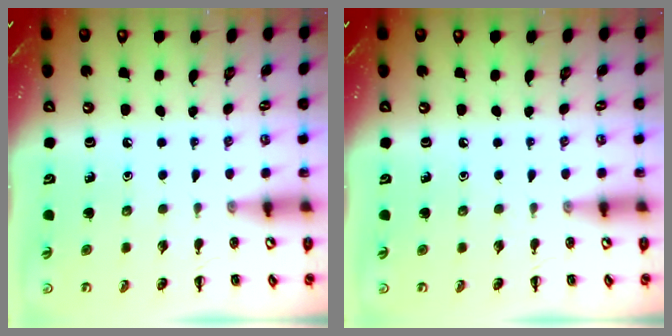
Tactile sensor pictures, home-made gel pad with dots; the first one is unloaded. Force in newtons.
{"total": 0.0}